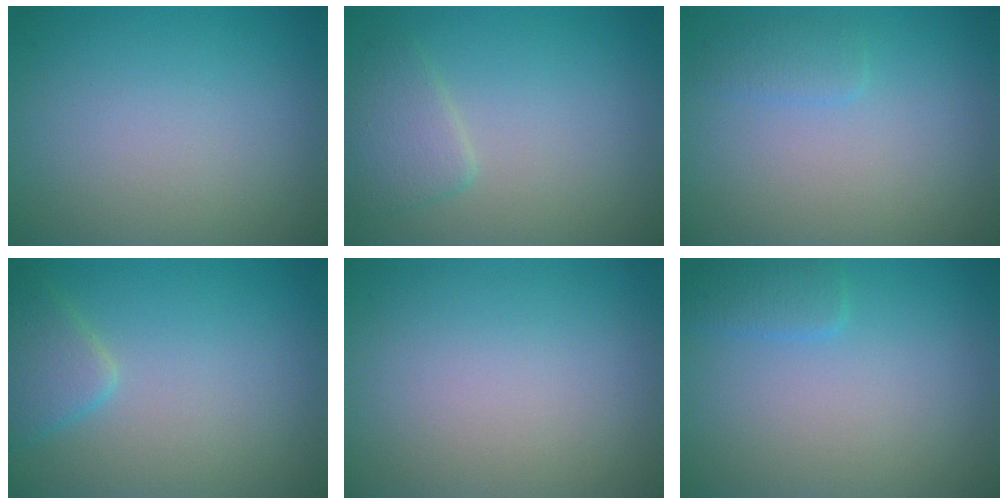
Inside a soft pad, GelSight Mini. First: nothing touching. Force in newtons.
{"total": 2.4, "press": 2.4, "slide": 0.1}
{"total": 1.3, "press": 1.3, "slide": 0.1}
{"total": 2.5, "press": 2.5, "slide": 0.2}
{"total": 0.0}
{"total": 1.5, "press": 1.5, "slide": 0.1}